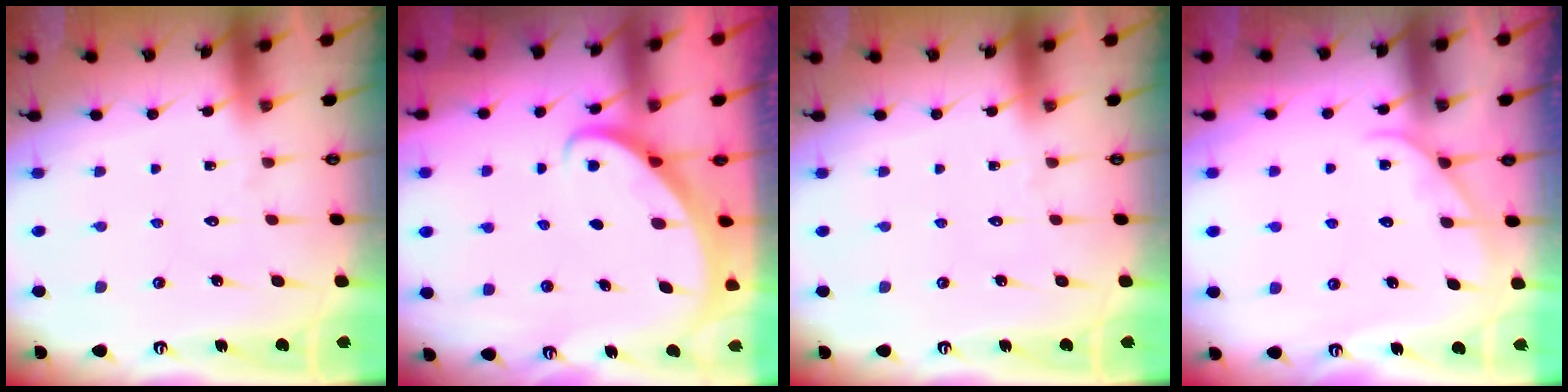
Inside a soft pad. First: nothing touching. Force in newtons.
{"total": 2.5, "press": 2.5, "slide": 0.2}
{"total": 0.0}
{"total": 4.4, "press": 4.4, "slide": 0.4}